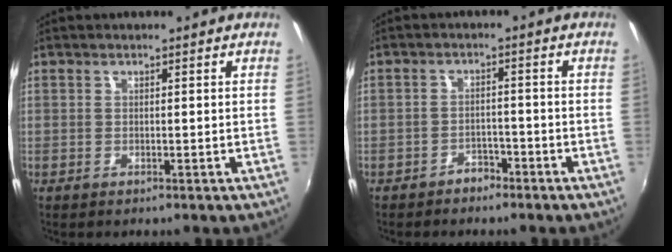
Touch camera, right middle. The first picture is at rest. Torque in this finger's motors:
{"motor_torque": [0.52, -0.47, 0.06, 0.06]}